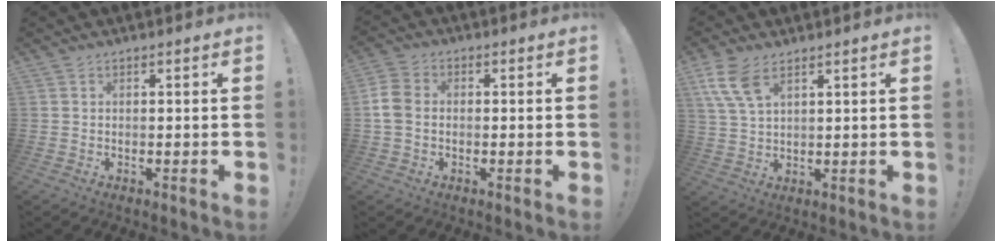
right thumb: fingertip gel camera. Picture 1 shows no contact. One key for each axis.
{"total": 6.6, "fx": -0.6, "fy": 5.0, "fz": 4.3, "tx": -0.104, "ty": 0.011, "tz": -0.006}
{"total": 8.8, "fx": 5.1, "fy": 4.6, "fz": 5.5, "tx": -0.111, "ty": -0.013, "tz": 0.100}